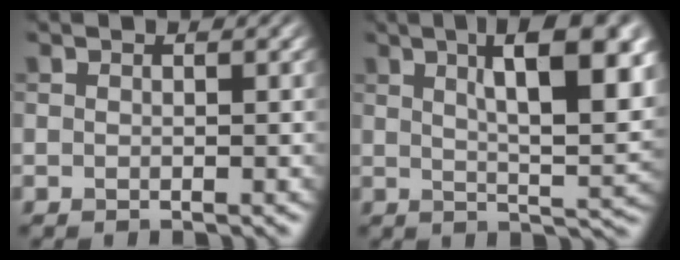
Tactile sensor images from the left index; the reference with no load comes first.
{"total": 10.1, "force": [3.1, 3.0, 9.2], "torque": [-0.110, 0.008, 0.057]}